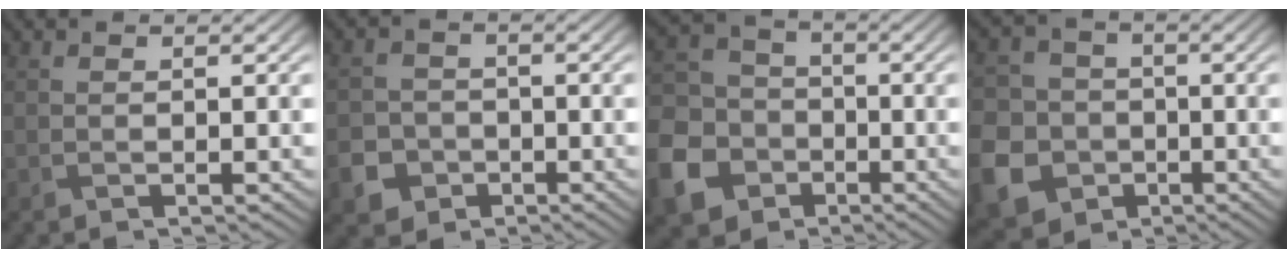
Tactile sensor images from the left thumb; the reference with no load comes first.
{"total": 4.8, "force": [-2.3, 4.1, 1.4], "torque": [-0.024, -0.010, -0.051]}
{"total": 12.2, "force": [-5.2, 9.8, 5.1], "torque": [-0.172, -0.039, -0.114]}
{"total": 12.1, "force": [-4.2, 10.5, 4.1], "torque": [-0.142, -0.050, -0.095]}